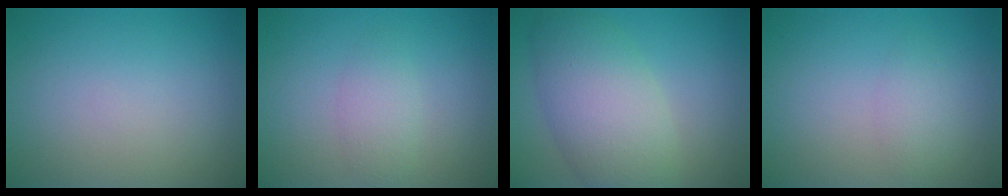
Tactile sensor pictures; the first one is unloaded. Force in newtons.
{"total": 2.0, "press": 2.0, "slide": 0.1}
{"total": 7.2, "press": 7.2, "slide": 0.5}
{"total": 1.6, "press": 1.6, "slide": 0.0}